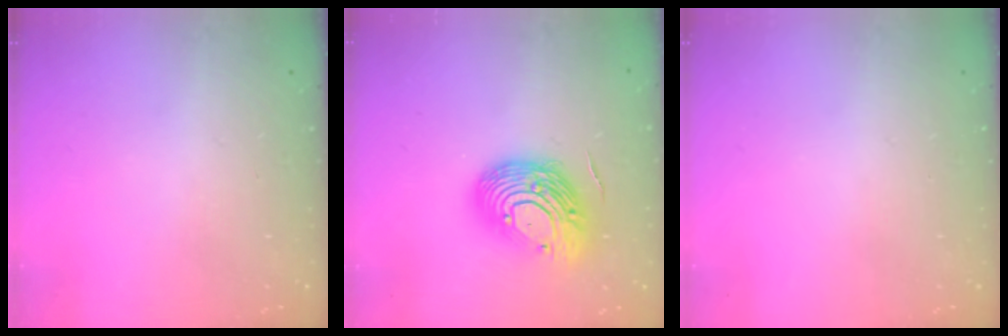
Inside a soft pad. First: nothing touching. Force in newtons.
{"total": 16.3, "press": 16.2, "slide": 2.1}
{"total": 0.0}